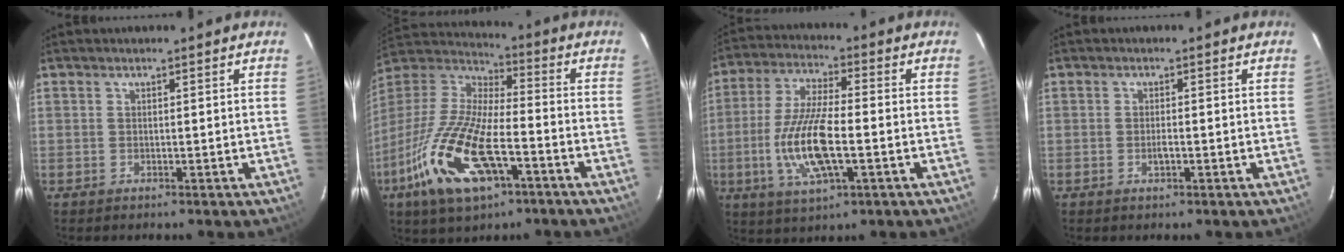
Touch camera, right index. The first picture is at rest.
{"total": 21.4, "force": [-9.7, 8.2, 17.1], "torque": [-0.362, -0.039, -0.184]}
{"total": 13.6, "force": [-3.1, 4.2, 12.6], "torque": [-0.264, -0.007, -0.058]}
{"total": 1.4, "force": [-0.5, 0.6, 1.2], "torque": [-0.020, -0.001, -0.009]}